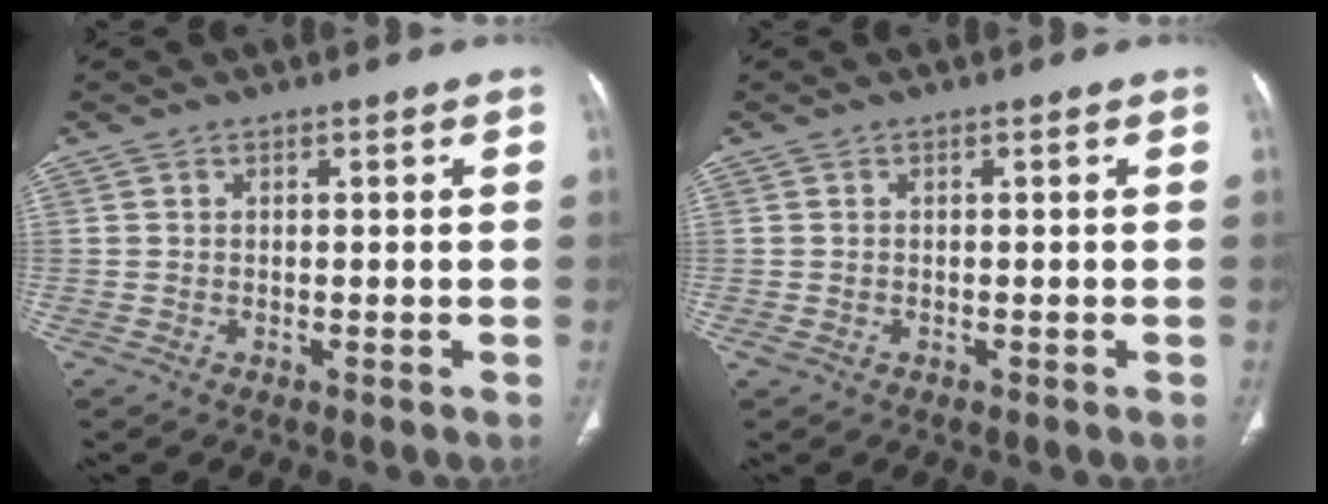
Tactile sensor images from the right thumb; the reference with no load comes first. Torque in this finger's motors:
{"motor_torque": [0.93, 0.82, 0.18, -0.65, 0.00]}